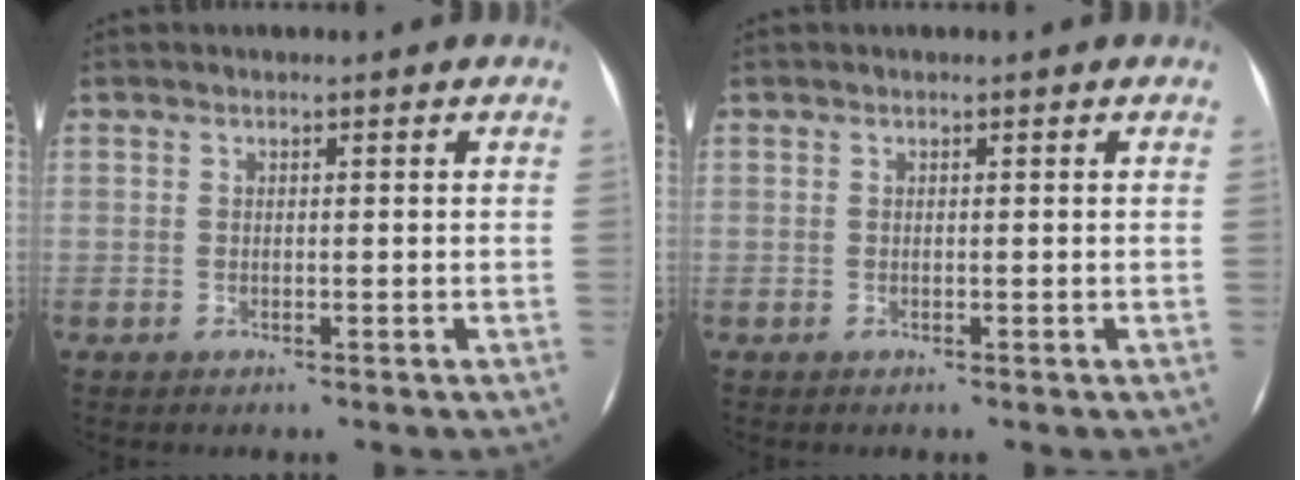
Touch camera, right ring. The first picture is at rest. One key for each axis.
{"total": 0.0}